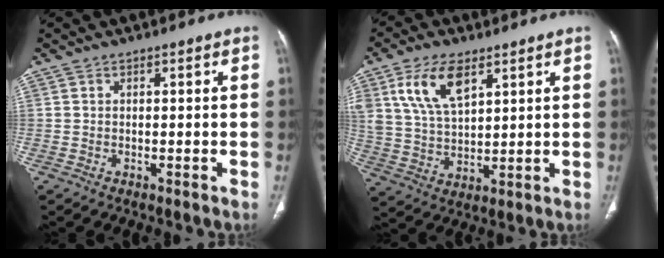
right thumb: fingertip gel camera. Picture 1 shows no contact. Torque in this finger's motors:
{"motor_torque": [0.59, 0.73, 1.32, 0.65, 0.43]}